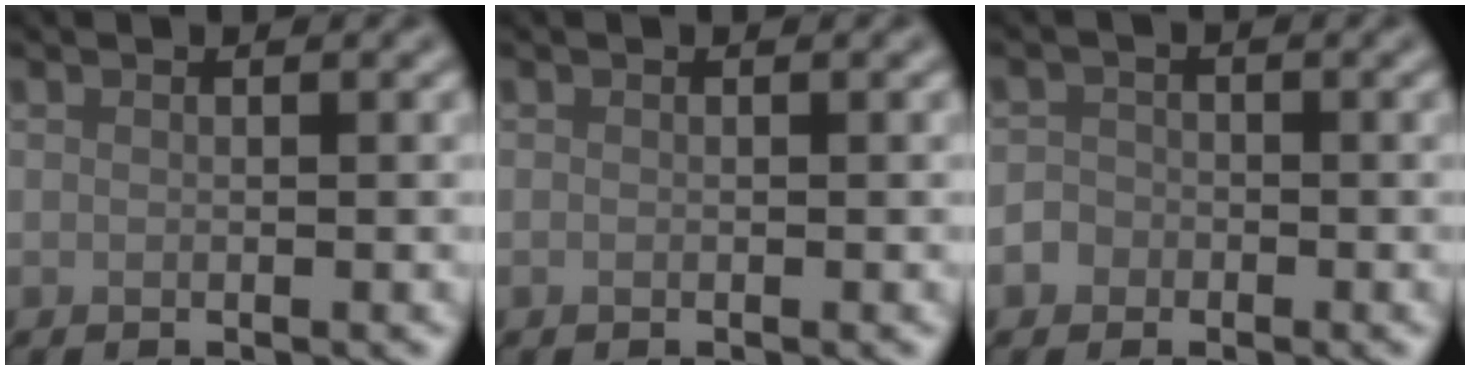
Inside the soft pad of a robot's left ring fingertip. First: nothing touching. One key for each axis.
{"total": 0.0}
{"total": 1.7, "fx": -0.9, "fy": 1.5, "fz": 0.3, "tx": 0.006, "ty": 0.004, "tz": -0.019}